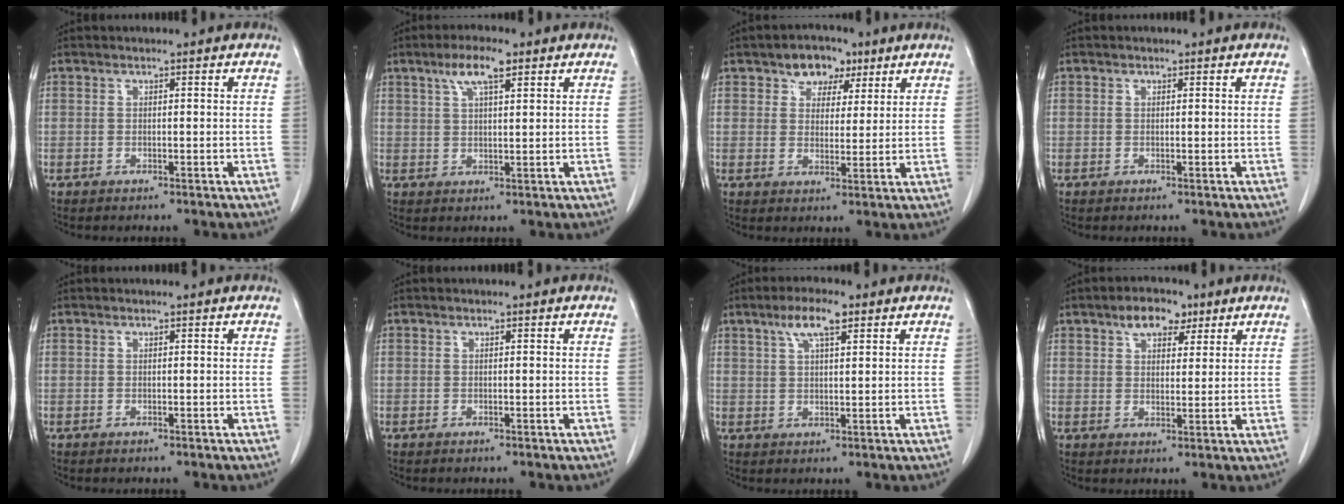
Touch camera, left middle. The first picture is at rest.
{"total": 5.5, "force": [3.2, 1.1, 4.3], "torque": [-0.086, 0.008, 0.057]}
{"total": 5.9, "force": [3.6, 3.9, 2.6], "torque": [-0.033, 0.014, 0.057]}
{"total": 0.0}
{"total": 0.0}
{"total": 0.0}
{"total": 5.3, "force": [3.1, 1.1, 4.1], "torque": [-0.084, 0.008, 0.056]}
{"total": 5.6, "force": [3.5, 3.0, 3.3], "torque": [-0.051, 0.013, 0.058]}